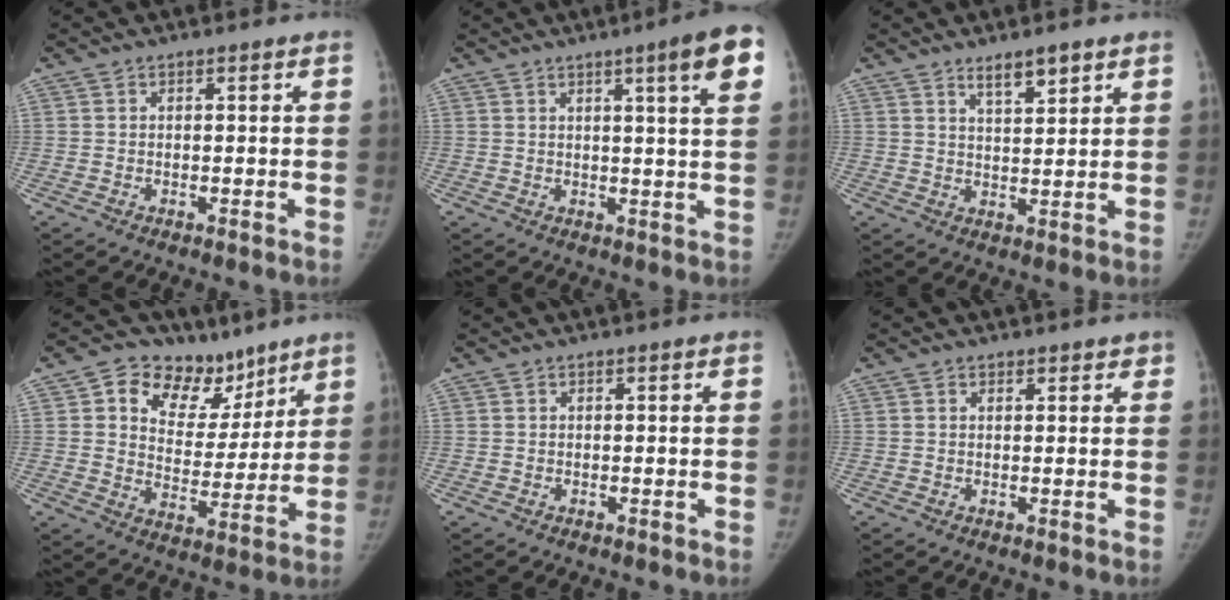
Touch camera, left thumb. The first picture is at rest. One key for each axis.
{"total": 8.2, "fx": 3.8, "fy": 0.5, "fz": 7.3, "tx": -0.089, "ty": -0.012, "tz": 0.045}
{"total": 4.6, "fx": 3.4, "fy": 1.4, "fz": 2.8, "tx": -0.032, "ty": -0.027, "tz": 0.059}
{"total": 15.6, "fx": 9.5, "fy": 10.6, "fz": 6.4, "tx": -0.034, "ty": -0.036, "tz": 0.153}
{"total": 0.0}
{"total": 1.4, "fx": 1.0, "fy": 0.9, "fz": -0.1, "tx": 0.024, "ty": -0.005, "tz": 0.008}